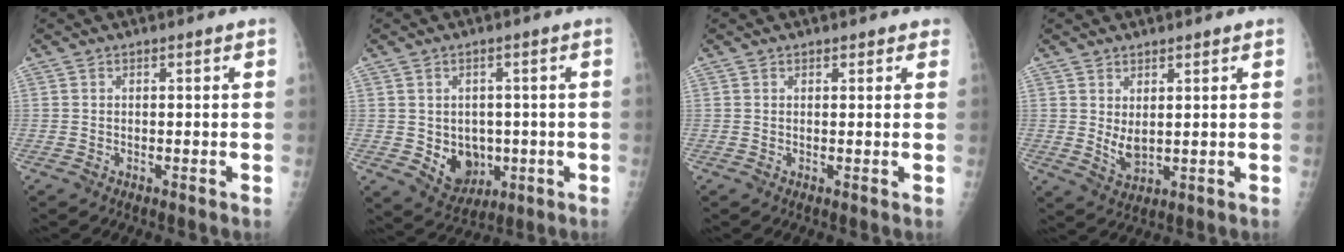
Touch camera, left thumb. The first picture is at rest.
{"total": 7.6, "force": [-1.0, 6.2, 4.3], "torque": [-0.029, -0.004, 0.004]}
{"total": 1.3, "force": [1.0, 0.8, 0.2], "torque": [0.015, -0.005, 0.007]}
{"total": 4.1, "force": [1.5, 2.2, 3.2], "torque": [-0.051, -0.021, 0.036]}